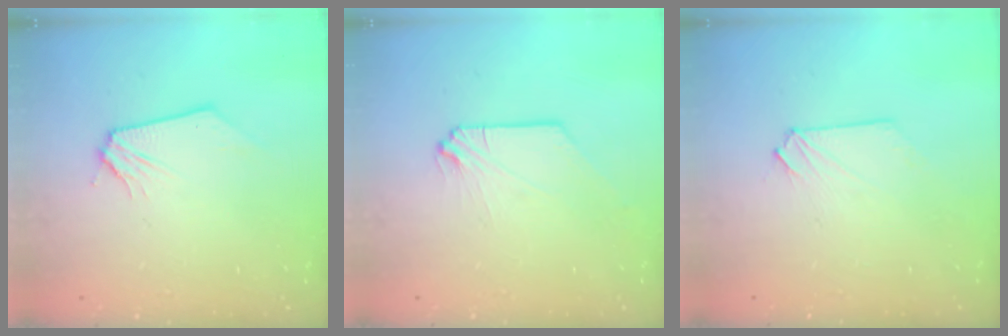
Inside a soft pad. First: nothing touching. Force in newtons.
{"total": 0.0}
{"total": 0.9, "press": 0.9, "slide": 0.2}